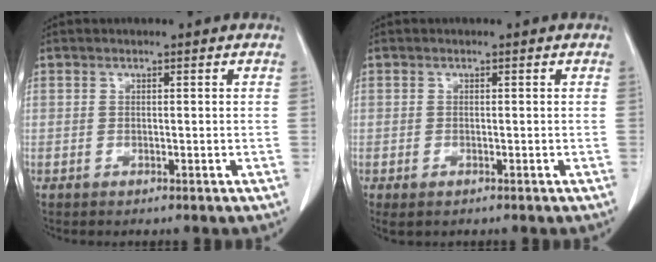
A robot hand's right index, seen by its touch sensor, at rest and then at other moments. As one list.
[{"total": 1.6, "force": [-0.9, 0.7, 1.1], "torque": [-0.020, -0.003, -0.008]}]